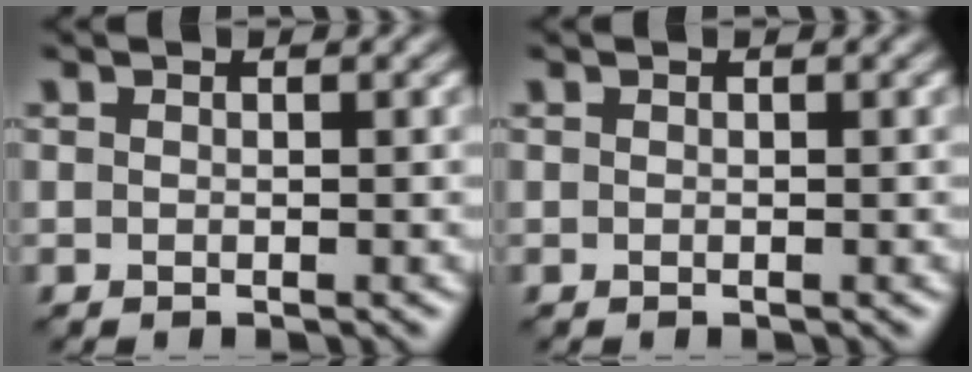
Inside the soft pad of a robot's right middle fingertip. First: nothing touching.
{"total": 0.0}